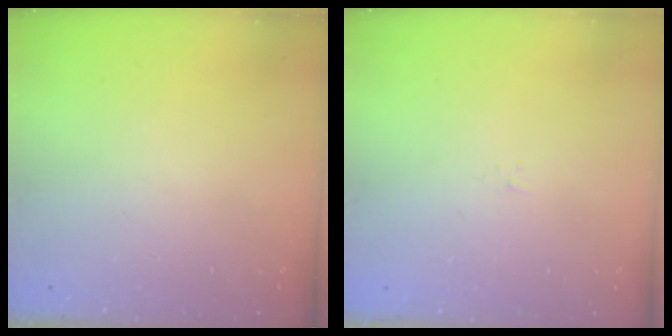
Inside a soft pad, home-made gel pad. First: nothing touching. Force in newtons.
{"total": 1.6, "press": 1.5, "slide": 0.3}